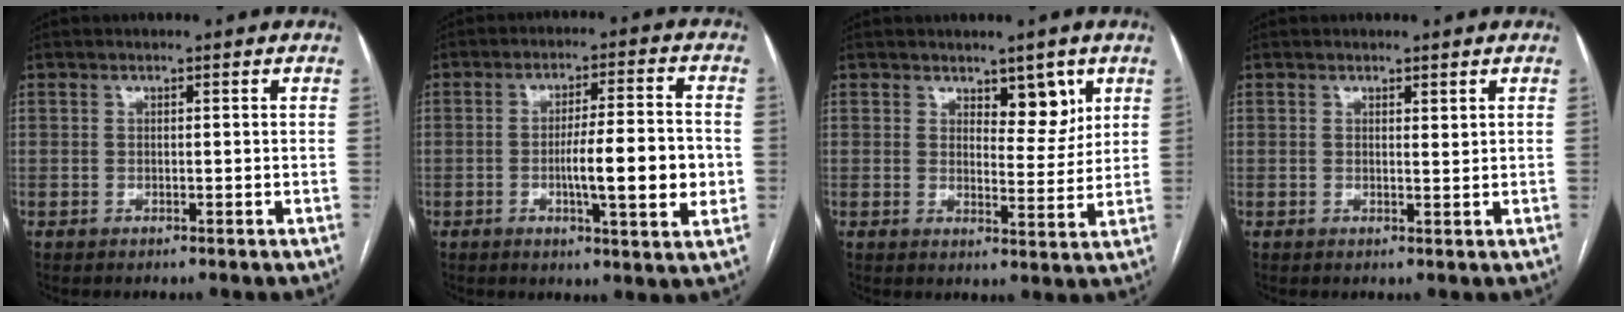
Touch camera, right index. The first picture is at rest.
{"total": 10.8, "force": [-1.8, 1.0, 10.6], "torque": [-0.164, -0.001, -0.031]}
{"total": 5.2, "force": [3.1, 2.3, 3.5], "torque": [-0.039, -0.006, 0.045]}
{"total": 0.9, "force": [0.7, 0.2, 0.6], "torque": [-0.008, -0.007, 0.011]}